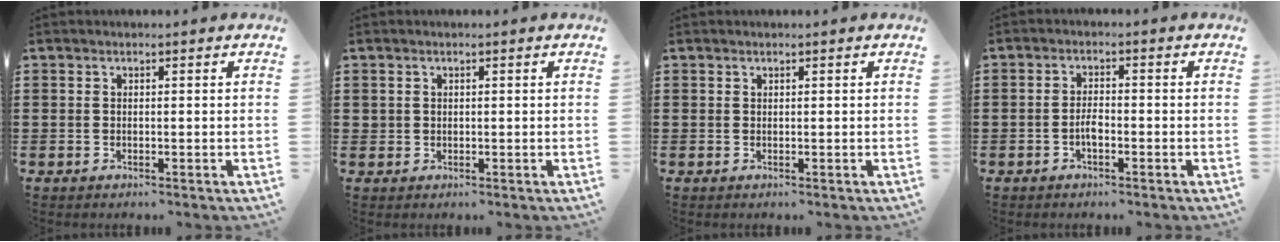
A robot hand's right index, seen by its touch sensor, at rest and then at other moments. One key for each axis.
{"total": 0.9, "fx": 0.3, "fy": 0.8, "fz": 0.2, "tx": -0.005, "ty": 0.005, "tz": 0.006}
{"total": 0.0}
{"total": 2.6, "fx": -1.1, "fy": 1.0, "fz": 2.2, "tx": -0.050, "ty": 0.001, "tz": -0.022}